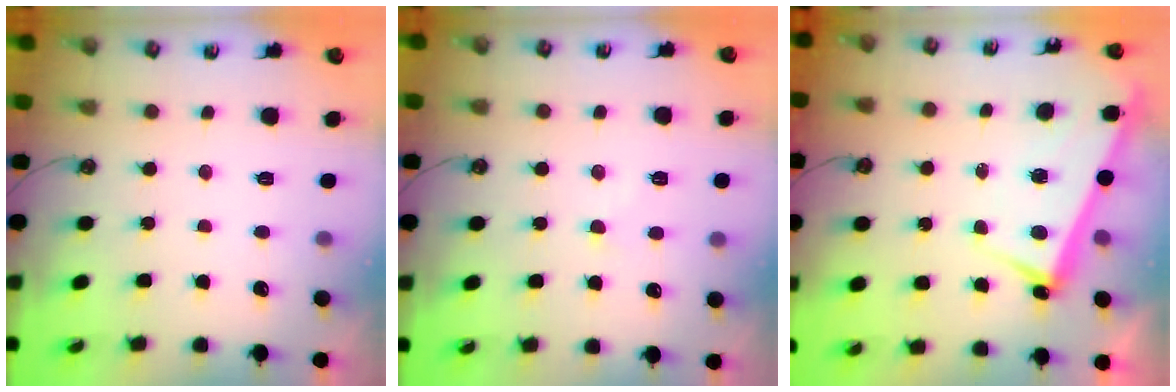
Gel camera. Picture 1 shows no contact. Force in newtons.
{"total": 2.6, "press": 2.5, "slide": 0.6}
{"total": 3.4, "press": 3.2, "slide": 0.9}